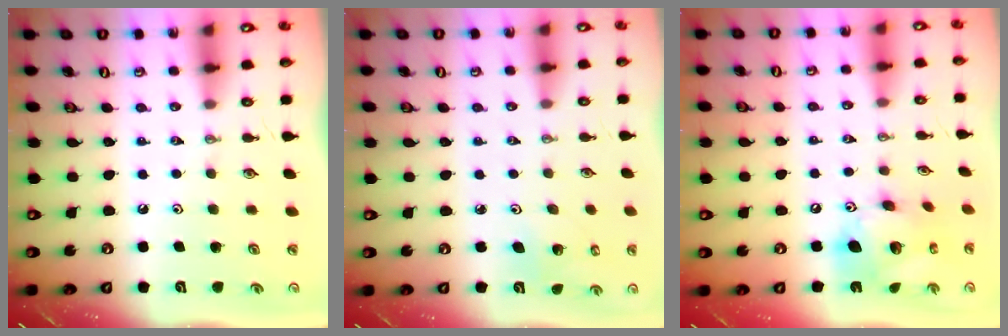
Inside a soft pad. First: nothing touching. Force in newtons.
{"total": 3.9, "press": 3.8, "slide": 0.8}
{"total": 15.6, "press": 15.5, "slide": 1.6}